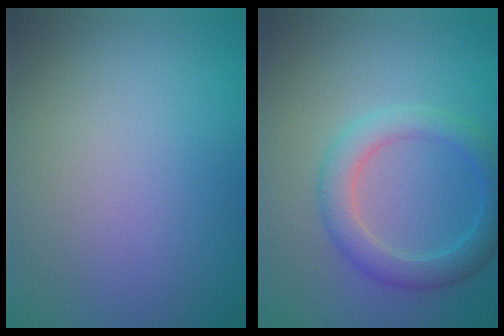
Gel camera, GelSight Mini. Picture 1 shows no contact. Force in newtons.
{"total": 3.5, "press": 3.5, "slide": 0.2}